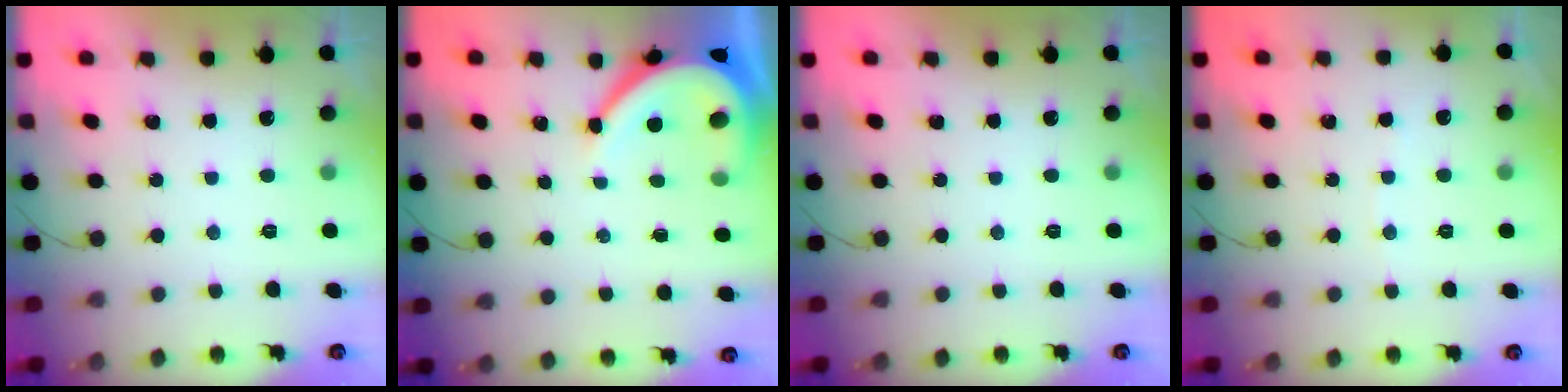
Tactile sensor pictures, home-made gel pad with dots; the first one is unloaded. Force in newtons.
{"total": 10.0, "press": 9.9, "slide": 1.3}
{"total": 0.0}
{"total": 2.6, "press": 2.6, "slide": 0.3}